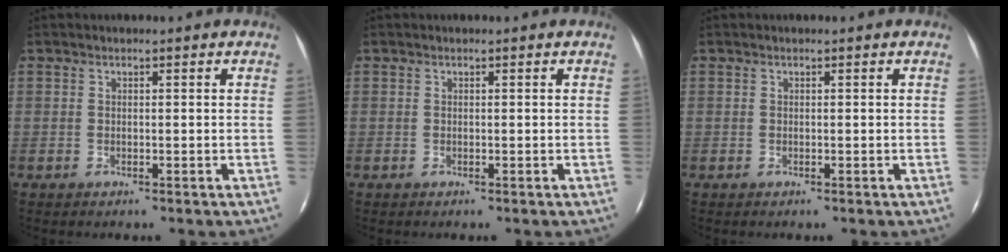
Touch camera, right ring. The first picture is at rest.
{"total": 0.0}
{"total": 0.0}